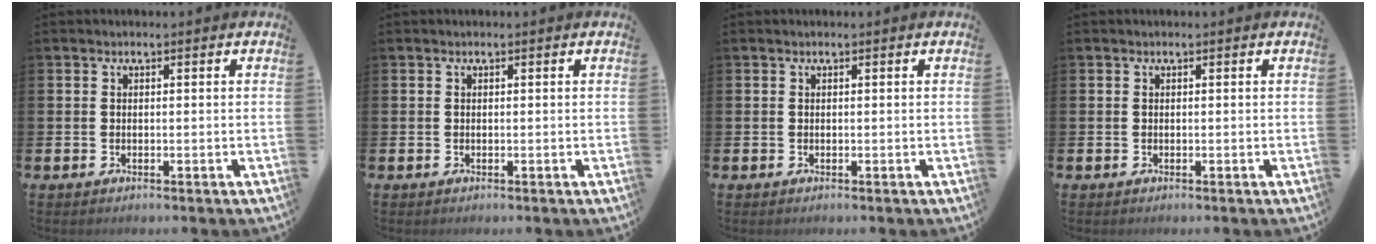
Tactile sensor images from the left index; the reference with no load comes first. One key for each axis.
{"total": 0.0}
{"total": 0.0}
{"total": 0.0}